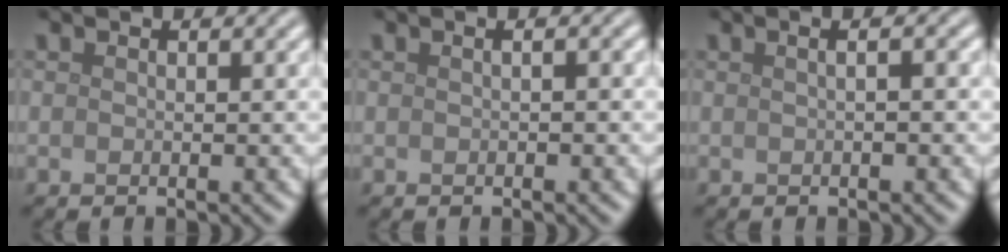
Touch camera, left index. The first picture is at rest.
{"total": 1.1, "force": [0.2, 0.4, 1.0], "torque": [-0.009, -0.001, -0.001]}
{"total": 2.9, "force": [0.9, 1.4, 2.4], "torque": [-0.015, 0.014, -0.013]}